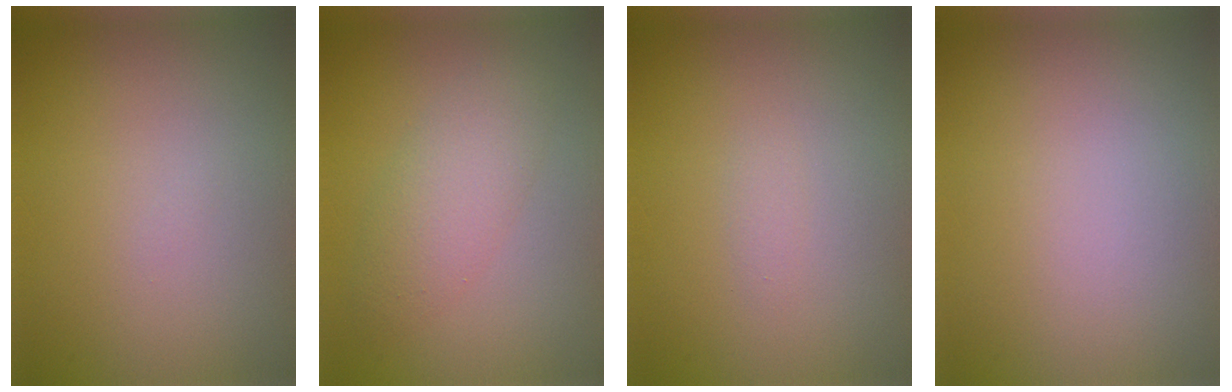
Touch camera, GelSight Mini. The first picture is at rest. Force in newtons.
{"total": 2.3, "press": 2.3, "slide": 0.2}
{"total": 0.6, "press": 0.6, "slide": 0.0}
{"total": 0.0}